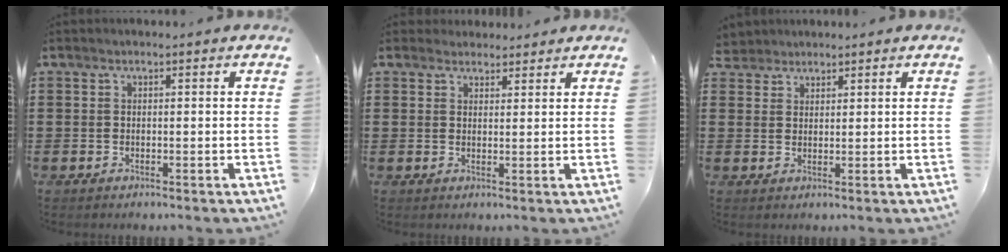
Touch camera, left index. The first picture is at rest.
{"total": 2.4, "force": [2.2, 0.9, 0.0], "torque": [-0.006, 0.002, 0.043]}
{"total": 2.4, "force": [2.1, 1.0, -0.3], "torque": [-0.005, 0.005, 0.042]}